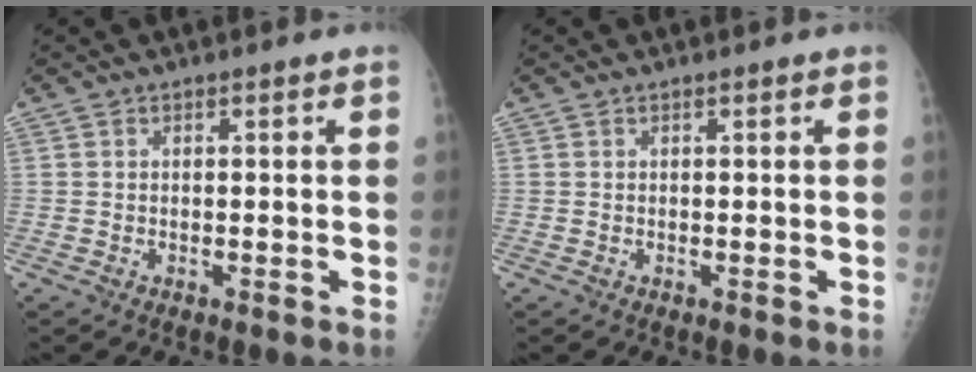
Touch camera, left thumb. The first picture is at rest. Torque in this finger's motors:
{"motor_torque": [-0.06, 0.02, 0.02, -0.02, 0.00]}